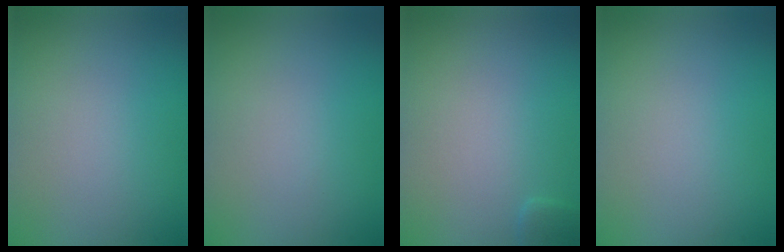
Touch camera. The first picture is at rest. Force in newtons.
{"total": 0.0}
{"total": 1.0, "press": 1.0, "slide": 0.1}
{"total": 0.0}